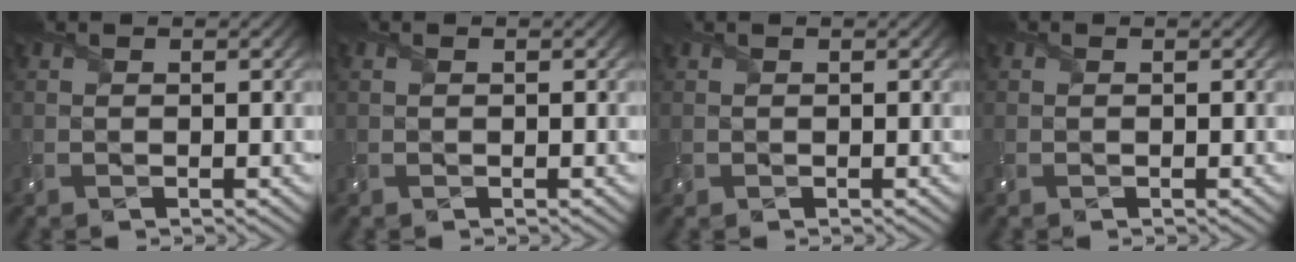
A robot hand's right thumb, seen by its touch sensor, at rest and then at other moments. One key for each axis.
{"total": 0.5, "fx": 0.3, "fy": 0.1, "fz": 0.4, "tx": -0.011, "ty": 0.003, "tz": 0.006}
{"total": 1.0, "fx": 0.4, "fy": 0.9, "fz": 0.1, "tx": -0.005, "ty": -0.001, "tz": 0.007}
{"total": 0.0}